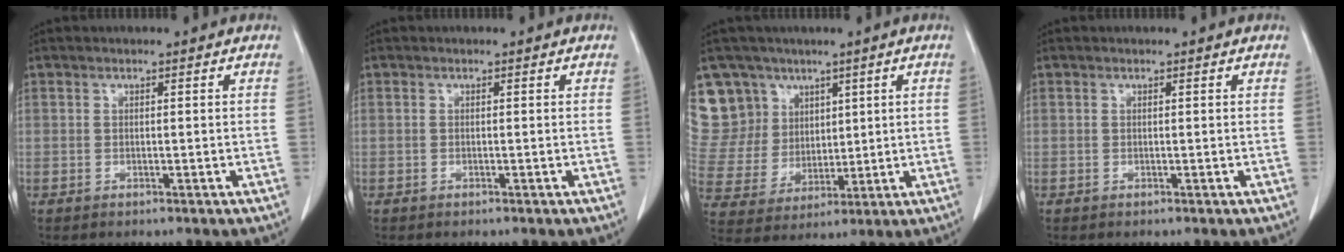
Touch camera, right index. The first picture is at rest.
{"total": 0.0}
{"total": 13.1, "force": [8.1, 10.3, 1.0], "torque": [-0.048, 0.044, 0.178]}
{"total": 0.0}